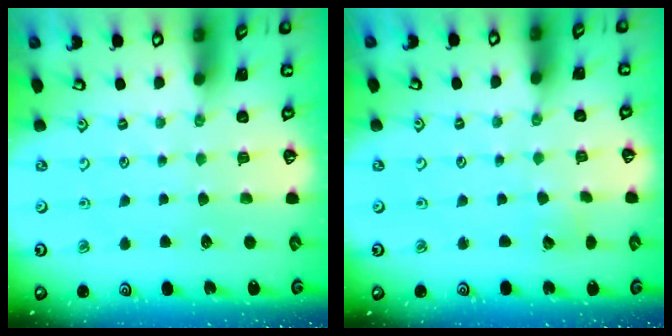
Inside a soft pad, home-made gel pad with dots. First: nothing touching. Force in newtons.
{"total": 2.4, "press": 2.4, "slide": 0.2}